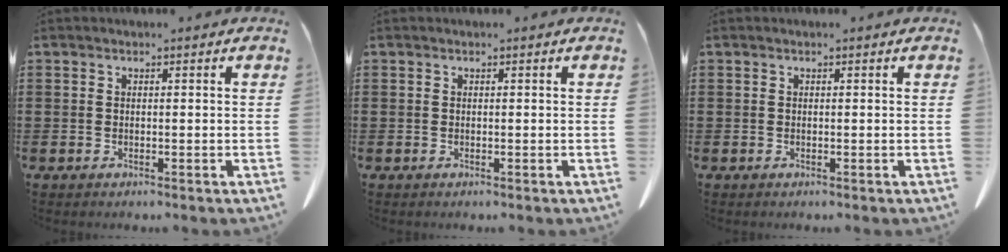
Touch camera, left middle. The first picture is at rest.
{"total": 0.0}
{"total": 0.0}